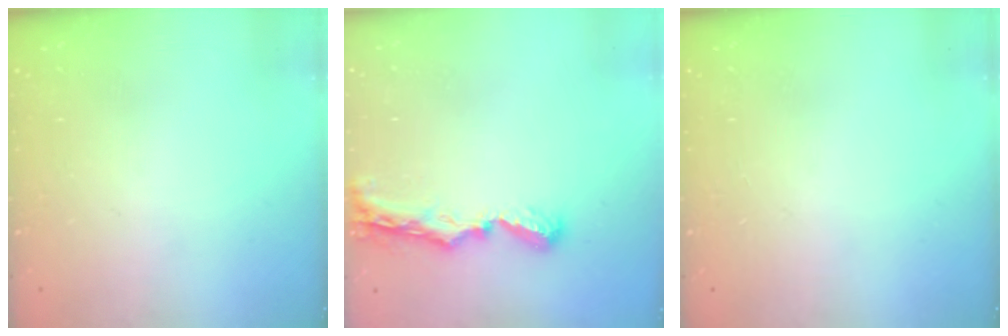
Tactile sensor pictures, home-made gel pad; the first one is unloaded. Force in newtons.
{"total": 8.7, "press": 8.7, "slide": 0.7}
{"total": 0.0}